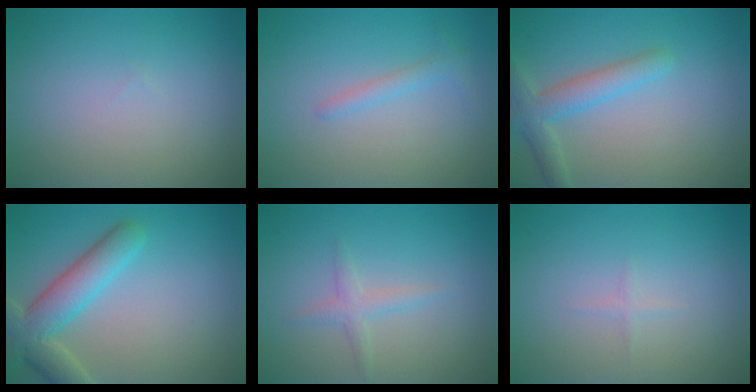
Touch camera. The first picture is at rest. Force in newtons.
{"total": 1.3, "press": 1.3, "slide": 0.1}
{"total": 3.2, "press": 3.2, "slide": 0.2}
{"total": 5.6, "press": 5.6, "slide": 0.4}
{"total": 1.5, "press": 1.5, "slide": 0.1}
{"total": 0.6, "press": 0.6, "slide": 0.0}